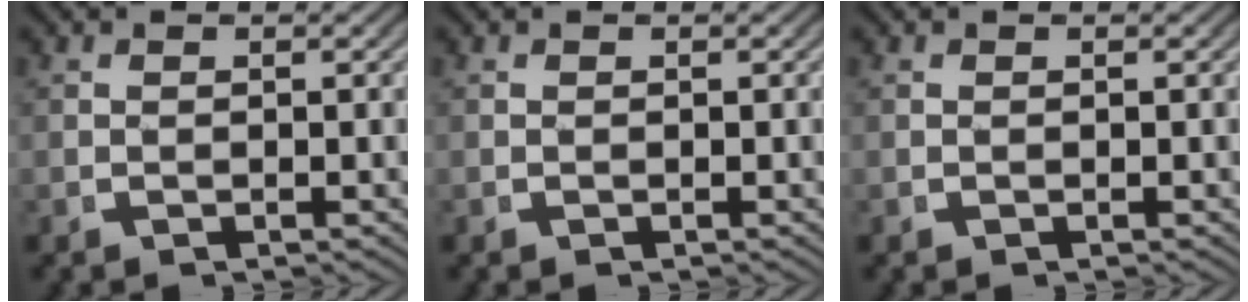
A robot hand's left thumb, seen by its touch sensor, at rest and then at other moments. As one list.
[{"total": 0.0}, {"total": 0.0}]